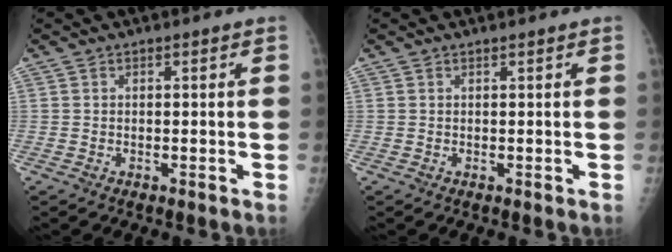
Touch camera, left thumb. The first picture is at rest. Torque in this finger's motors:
{"motor_torque": [-0.24, -0.13, -0.04, 0.13, 0.00]}